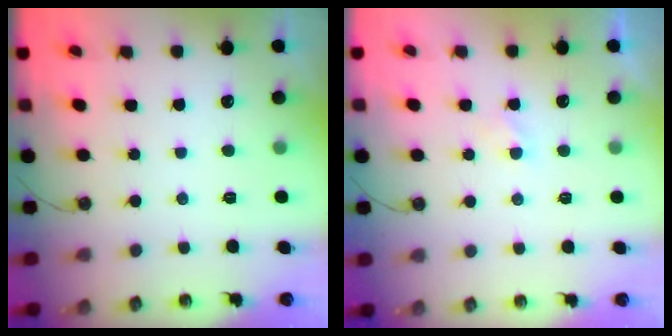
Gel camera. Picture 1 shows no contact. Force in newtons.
{"total": 1.4, "press": 1.4, "slide": 0.3}